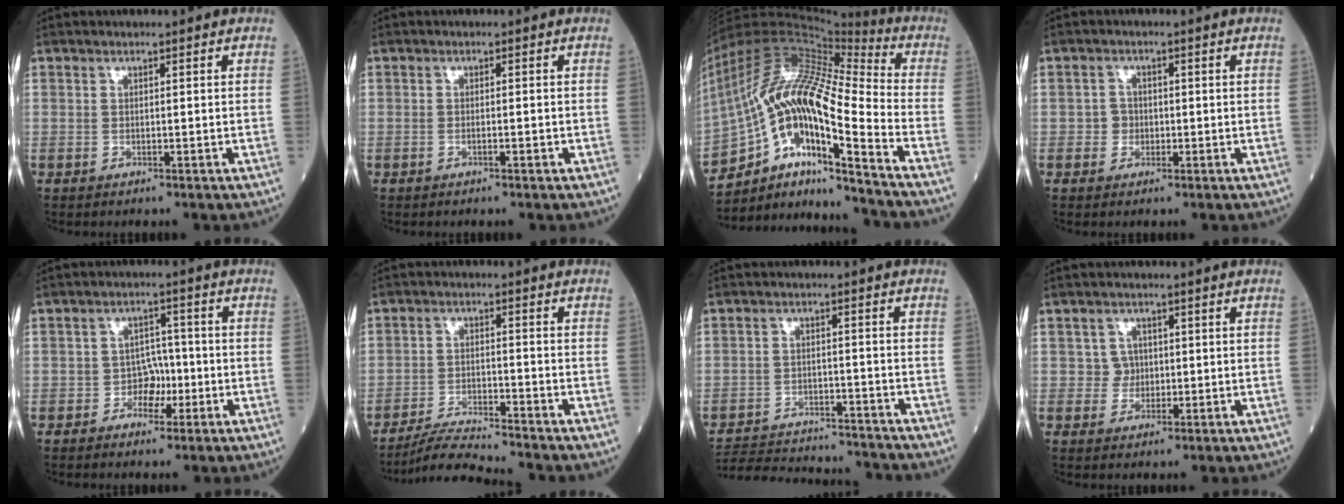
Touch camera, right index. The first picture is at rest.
{"total": 0.9, "force": [-0.5, 0.0, 0.8], "torque": [-0.016, 0.001, -0.007]}
{"total": 21.1, "force": [-11.1, 3.1, 17.7], "torque": [-0.339, 0.010, -0.193]}
{"total": 1.9, "force": [-0.4, 1.8, 0.5], "torque": [-0.001, 0.007, -0.009]}
{"total": 3.6, "force": [-1.4, 2.6, 2.0], "torque": [-0.022, 0.011, -0.027]}
{"total": 6.4, "force": [-6.1, -1.7, 1.1], "torque": [-0.025, -0.018, -0.112]}
{"total": 16.1, "force": [-15.5, 1.5, 4.1], "torque": [-0.084, -0.002, -0.223]}
{"total": 2.2, "force": [0.2, 2.2, 0.1], "torque": [0.006, 0.005, 0.001]}